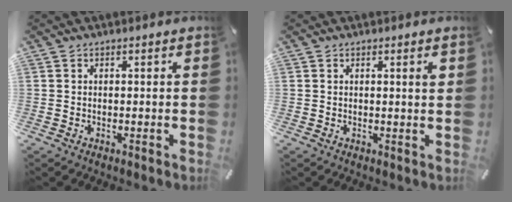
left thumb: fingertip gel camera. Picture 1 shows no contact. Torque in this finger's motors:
{"motor_torque": [0.18, 0.13, 0.20, -0.10, 0.00]}